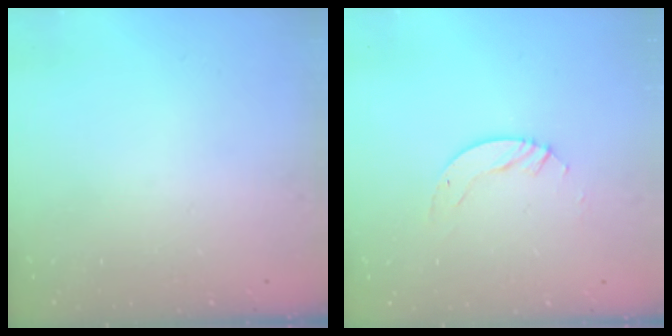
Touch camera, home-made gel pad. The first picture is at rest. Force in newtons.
{"total": 3.0, "press": 3.0, "slide": 0.2}